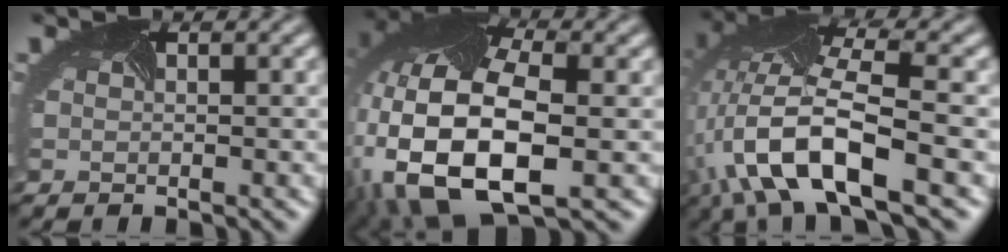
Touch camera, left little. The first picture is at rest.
{"total": 14.4, "force": [-3.2, 8.0, 11.6], "torque": [-0.253, -0.020, -0.046]}
{"total": 11.2, "force": [-4.7, 3.9, 9.4], "torque": [-0.201, -0.005, -0.085]}